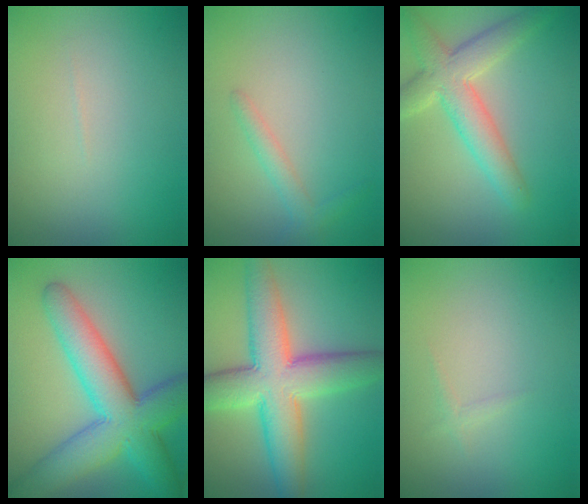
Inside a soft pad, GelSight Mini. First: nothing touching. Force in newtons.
{"total": 1.5, "press": 1.5, "slide": 0.1}
{"total": 5.3, "press": 5.2, "slide": 0.3}
{"total": 9.5, "press": 9.5, "slide": 0.2}
{"total": 9.5, "press": 9.5, "slide": 0.4}
{"total": 0.5, "press": 0.5, "slide": 0.0}